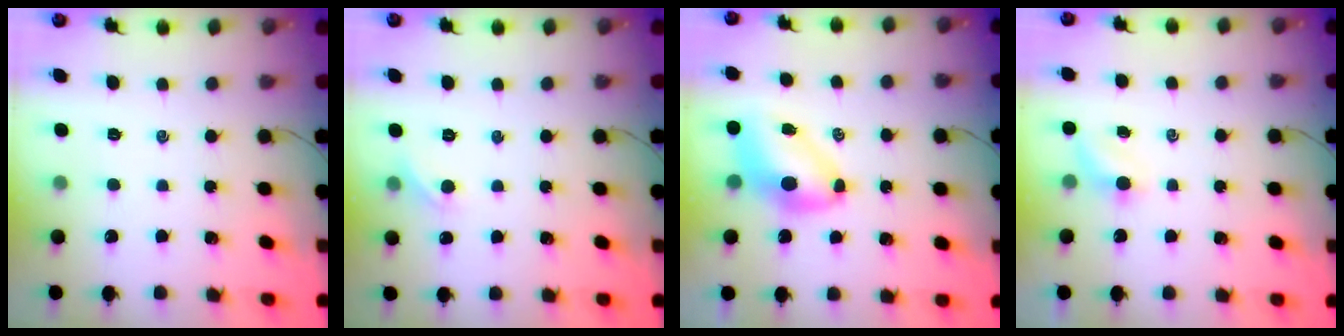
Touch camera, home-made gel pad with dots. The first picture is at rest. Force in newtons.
{"total": 4.7, "press": 4.5, "slide": 1.5}
{"total": 7.2, "press": 7.1, "slide": 1.1}
{"total": 2.4, "press": 2.3, "slide": 0.7}